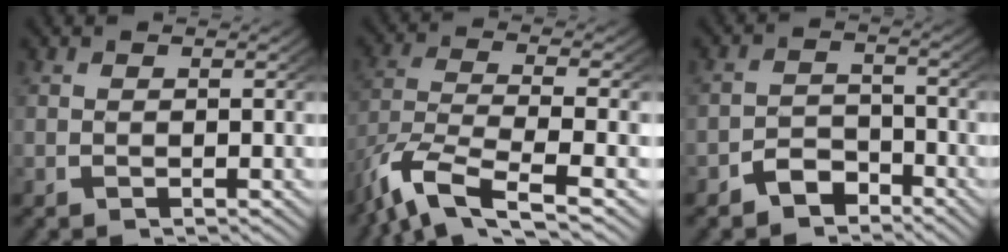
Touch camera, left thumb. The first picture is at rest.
{"total": 8.3, "force": [-3.1, 4.4, 6.2], "torque": [-0.156, -0.031, -0.038]}
{"total": 3.5, "force": [-2.8, 2.1, 0.8], "torque": [-0.004, -0.010, -0.048]}